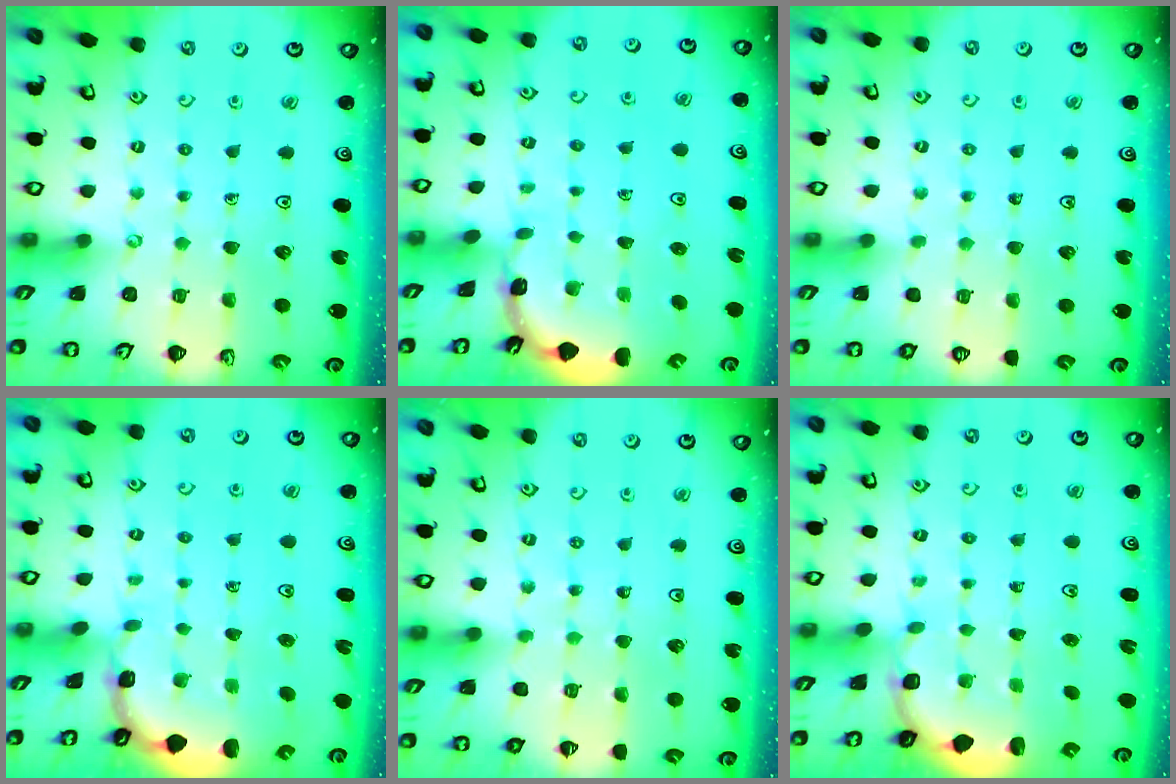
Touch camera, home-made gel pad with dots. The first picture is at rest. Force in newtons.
{"total": 1.8, "press": 1.8, "slide": 0.2}
{"total": 0.0}
{"total": 1.4, "press": 1.4, "slide": 0.1}
{"total": 3.4, "press": 3.4, "slide": 0.5}
{"total": 2.3, "press": 2.2, "slide": 0.6}